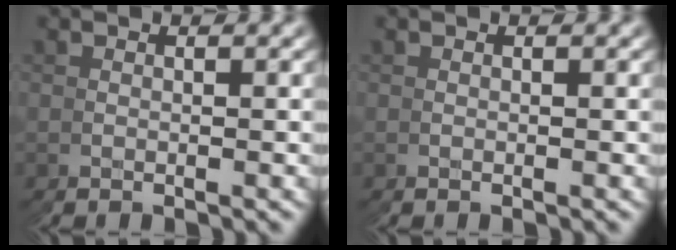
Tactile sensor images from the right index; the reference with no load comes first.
{"total": 0.0}